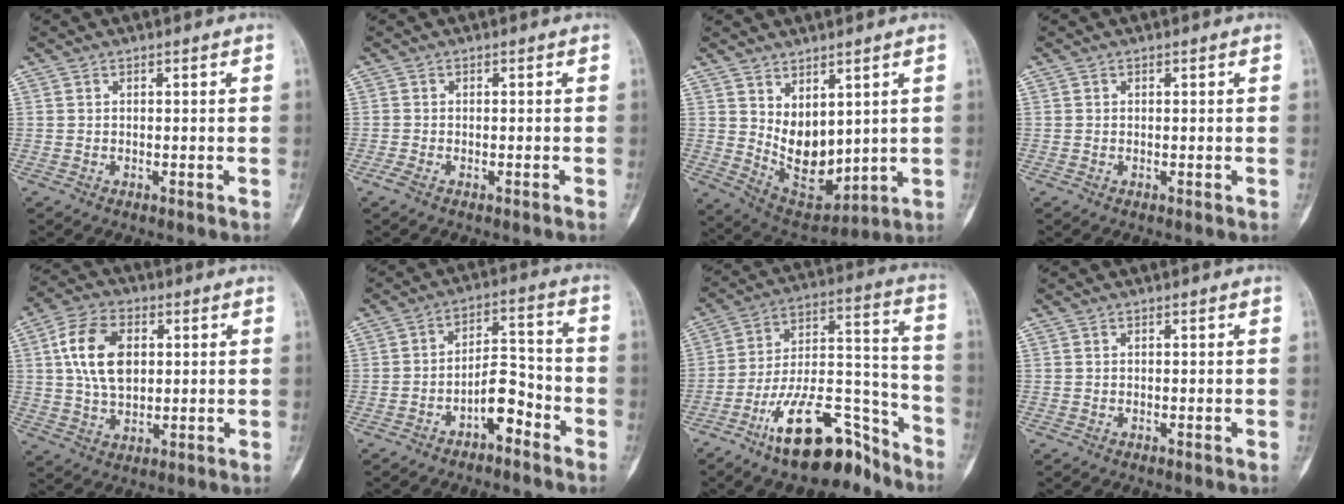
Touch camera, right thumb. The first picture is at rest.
{"total": 1.2, "force": [-0.9, 0.0, 0.8], "torque": [-0.031, 0.003, -0.022]}
{"total": 11.0, "force": [2.3, 6.7, 8.4], "torque": [-0.100, -0.034, 0.071]}
{"total": 0.0}
{"total": 11.8, "force": [2.4, 7.5, 8.8], "torque": [-0.153, 0.003, 0.042]}
{"total": 7.1, "force": [-4.1, 3.3, 4.7], "torque": [-0.060, 0.050, -0.071]}
{"total": 18.9, "force": [-13.2, 7.1, 11.6], "torque": [-0.167, 0.110, -0.222]}
{"total": 0.0}